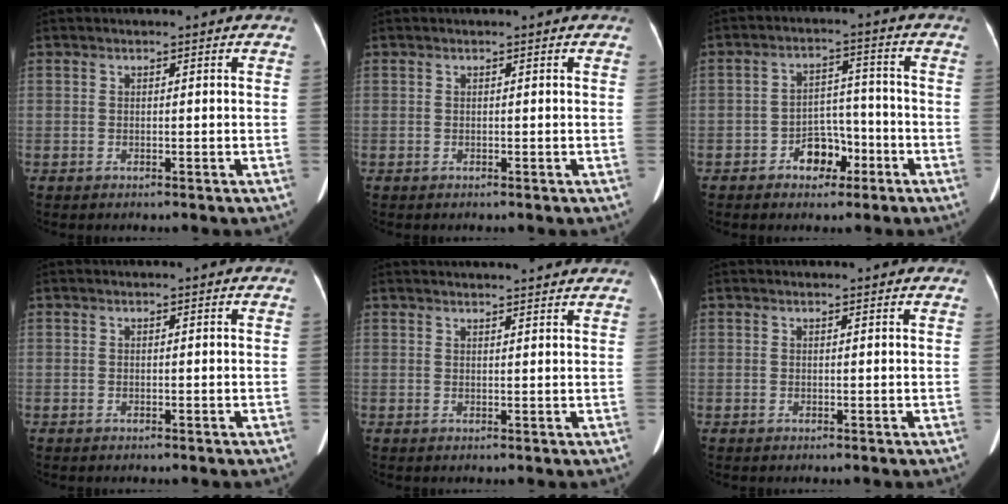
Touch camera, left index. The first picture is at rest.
{"total": 0.0}
{"total": 5.6, "force": [-3.0, 3.6, 3.1], "torque": [-0.050, 0.021, -0.047]}
{"total": 0.0}
{"total": 8.1, "force": [7.6, 0.5, 2.7], "torque": [-0.031, 0.022, 0.081]}
{"total": 1.5, "force": [1.4, 0.3, 0.5], "torque": [-0.011, 0.013, 0.018]}